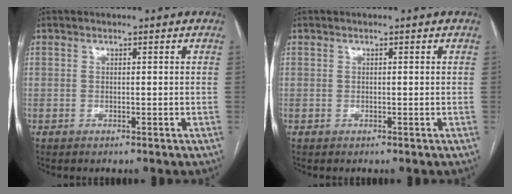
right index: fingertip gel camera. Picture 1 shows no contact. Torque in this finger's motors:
{"motor_torque": [-0.10, 0.02, -0.03, -0.01]}